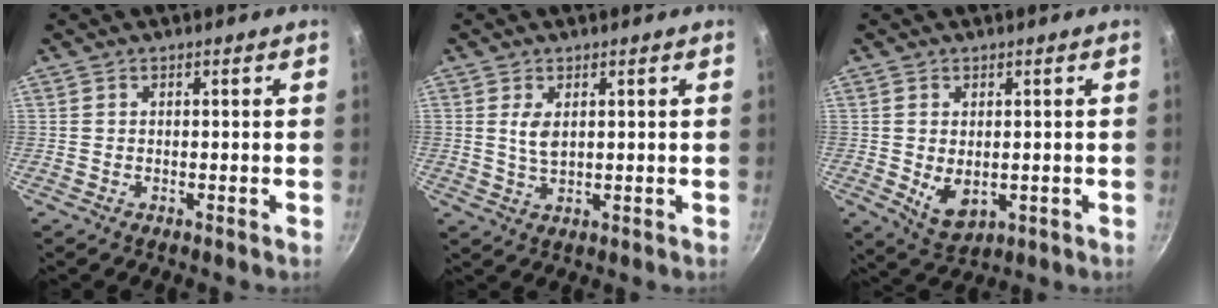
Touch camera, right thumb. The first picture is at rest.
{"total": 3.5, "force": [1.0, 1.8, 2.8], "torque": [-0.050, -0.011, 0.022]}
{"total": 6.1, "force": [-0.3, 4.0, 4.7], "torque": [-0.075, -0.016, 0.007]}